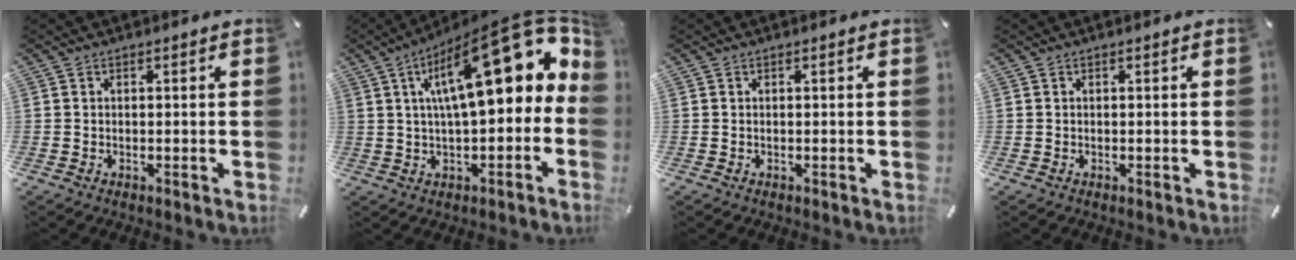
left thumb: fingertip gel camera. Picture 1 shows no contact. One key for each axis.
{"total": 24.6, "fx": 8.6, "fy": 9.3, "fz": 21.1, "tx": -0.321, "ty": -0.051, "tz": 0.144}
{"total": 0.0}
{"total": 0.0}